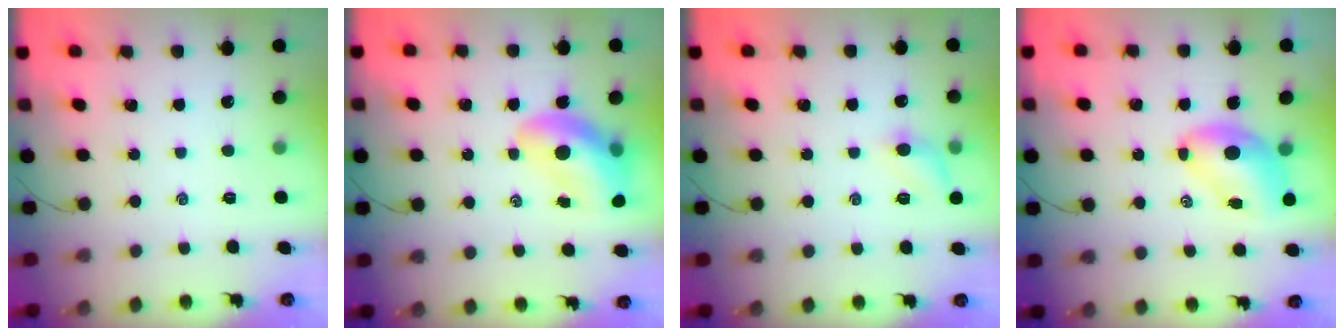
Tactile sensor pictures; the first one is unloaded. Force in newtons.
{"total": 13.1, "press": 12.7, "slide": 3.5}
{"total": 7.8, "press": 7.7, "slide": 1.5}
{"total": 7.1, "press": 6.9, "slide": 1.6}